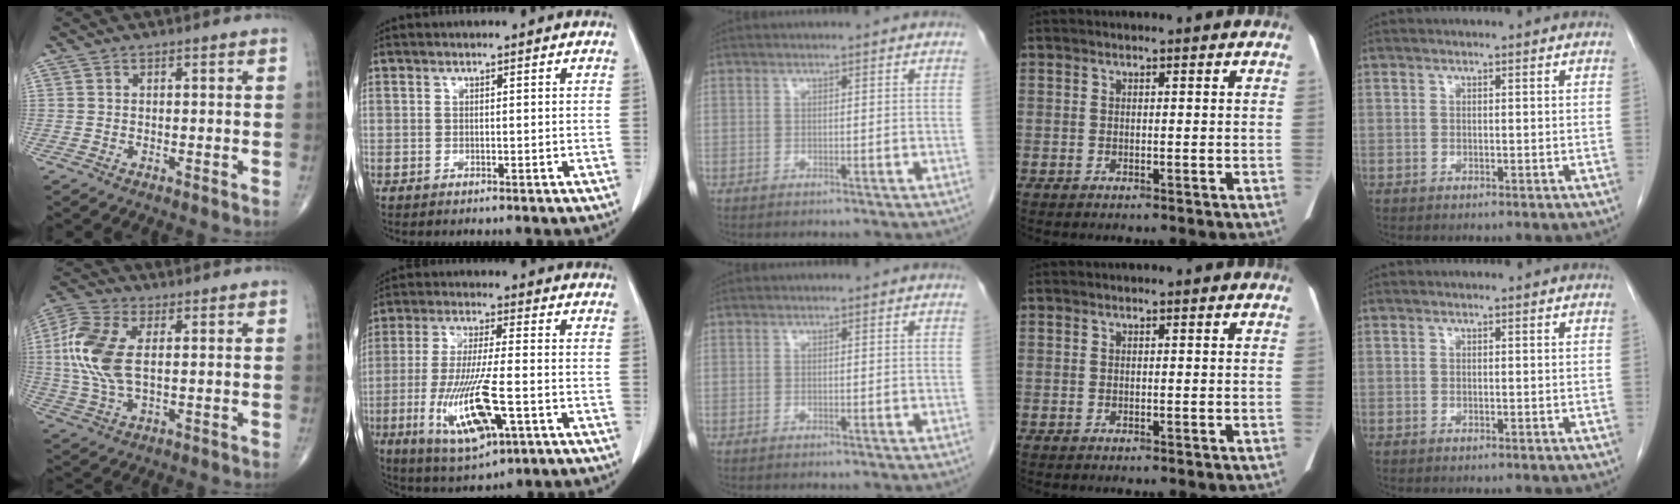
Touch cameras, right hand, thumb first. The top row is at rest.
{"thumb": {"total": 12.4, "force": [1.7, 6.4, 10.5], "torque": [-0.251, 0.007, 0.032]}, "index": {"total": 13.2, "force": [-4.4, 2.4, 12.2], "torque": [-0.247, -0.024, -0.067]}}